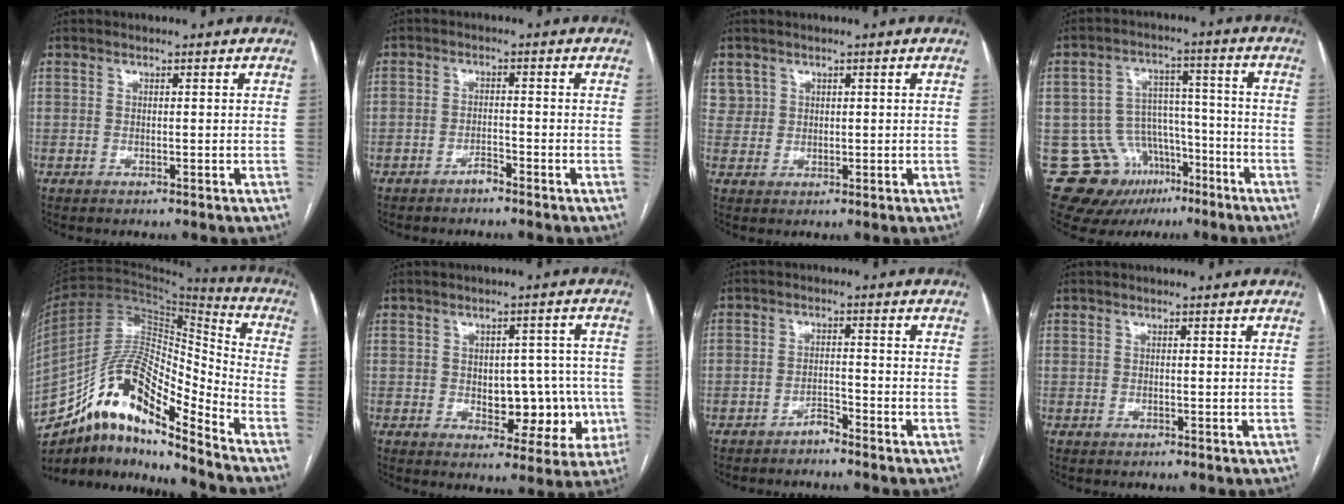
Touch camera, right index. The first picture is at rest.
{"total": 1.8, "force": [-1.6, 0.4, 0.7], "torque": [-0.008, 0.002, -0.027]}
{"total": 2.5, "force": [1.3, 2.2, -0.2], "torque": [0.017, 0.008, 0.020]}
{"total": 12.9, "force": [-7.5, 10.0, 3.2], "torque": [-0.050, 0.068, -0.104]}
{"total": 18.6, "force": [-13.1, 4.2, 12.5], "torque": [-0.232, 0.035, -0.232]}
{"total": 9.6, "force": [-1.6, 5.6, 7.6], "torque": [-0.073, 0.026, -0.007]}
{"total": 2.2, "force": [-2.0, 0.5, 0.6], "torque": [-0.007, 0.001, -0.035]}
{"total": 0.0}